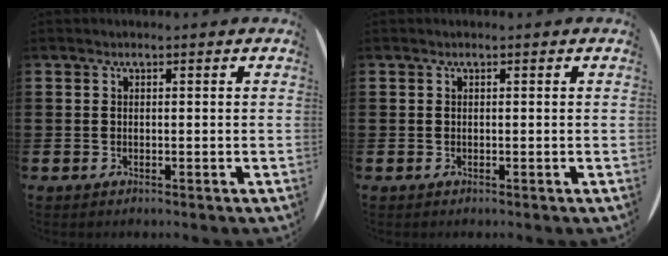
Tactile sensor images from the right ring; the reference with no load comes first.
{"total": 0.0}